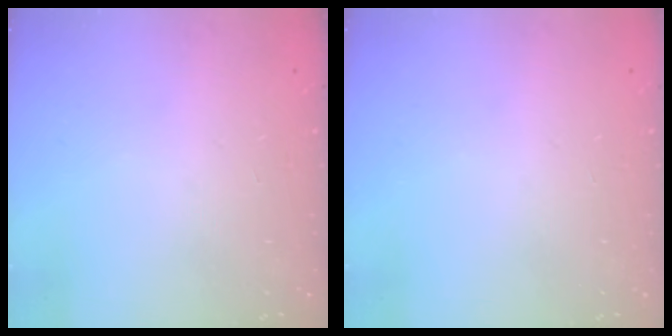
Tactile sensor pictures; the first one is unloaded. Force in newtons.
{"total": 0.0}